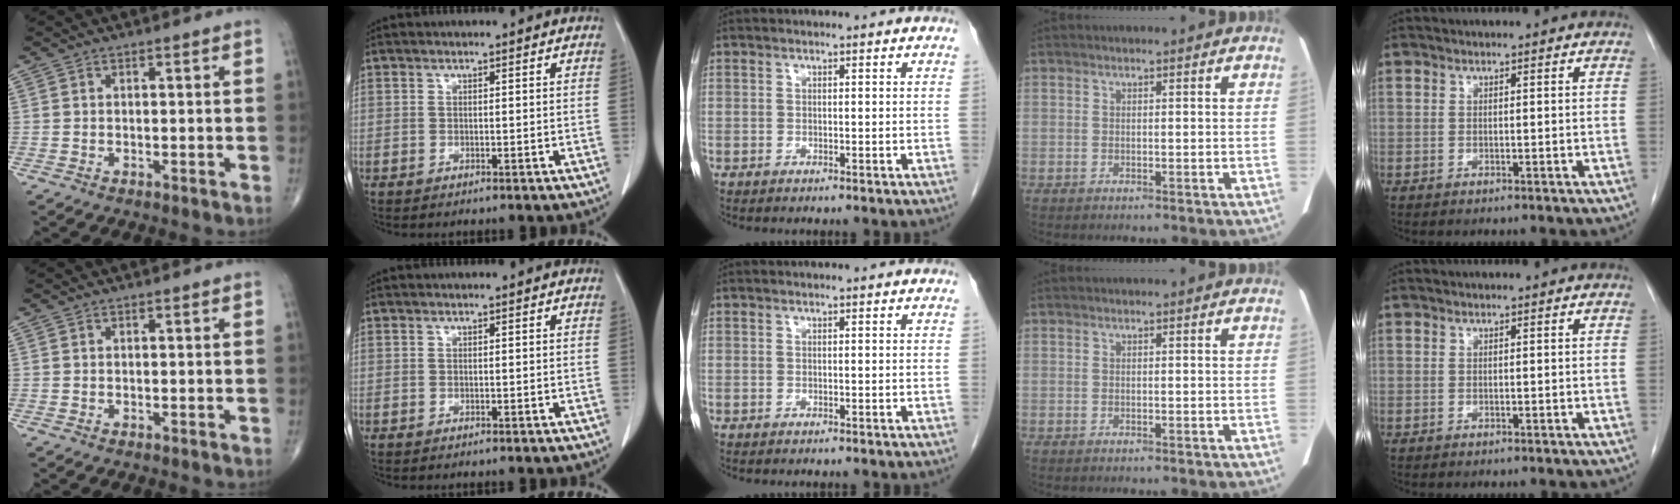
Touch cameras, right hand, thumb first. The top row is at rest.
{}